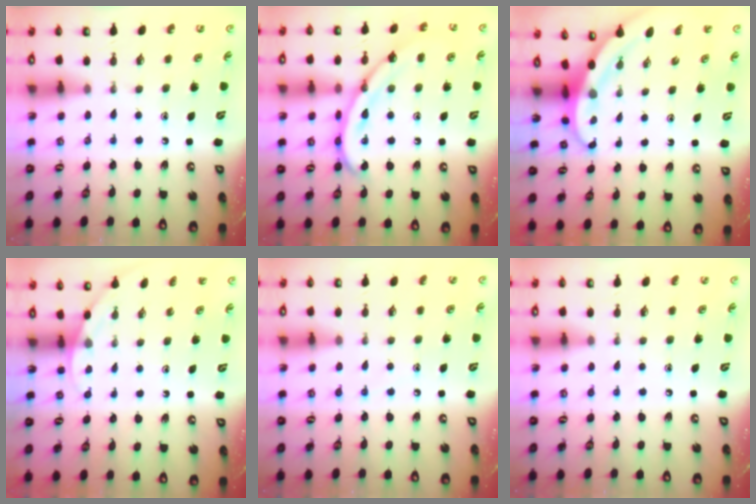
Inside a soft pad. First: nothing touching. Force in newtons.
{"total": 13.9, "press": 13.8, "slide": 0.8}
{"total": 3.2, "press": 3.2, "slide": 0.0}
{"total": 2.6, "press": 2.6, "slide": 0.1}
{"total": 5.3, "press": 5.2, "slide": 0.5}
{"total": 2.3, "press": 2.3, "slide": 0.3}